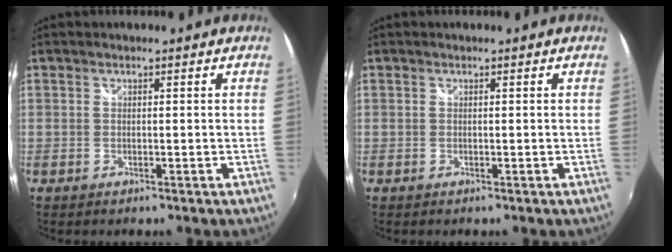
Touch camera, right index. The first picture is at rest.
{"total": 0.0}